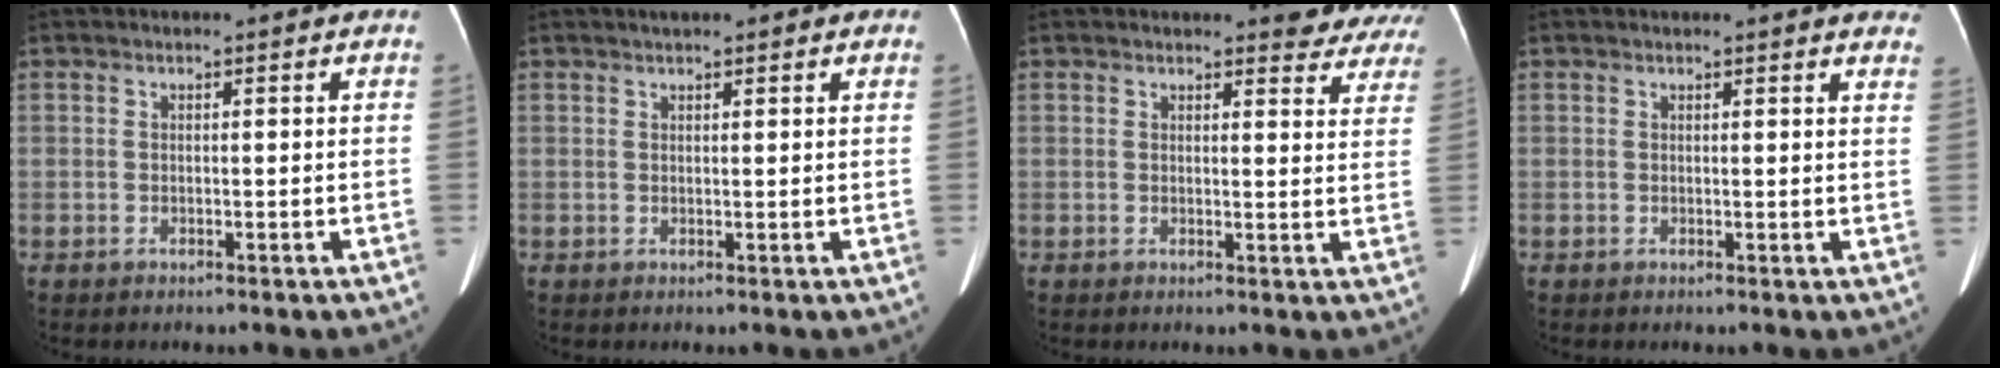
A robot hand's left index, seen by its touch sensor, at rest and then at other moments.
{"total": 2.8, "force": [2.0, 0.8, 1.8], "torque": [-0.026, 0.017, 0.027]}
{"total": 7.6, "force": [7.2, 2.0, 1.3], "torque": [0.018, -0.022, 0.049]}
{"total": 8.0, "force": [7.4, 1.5, 2.7], "torque": [-0.010, -0.011, 0.055]}